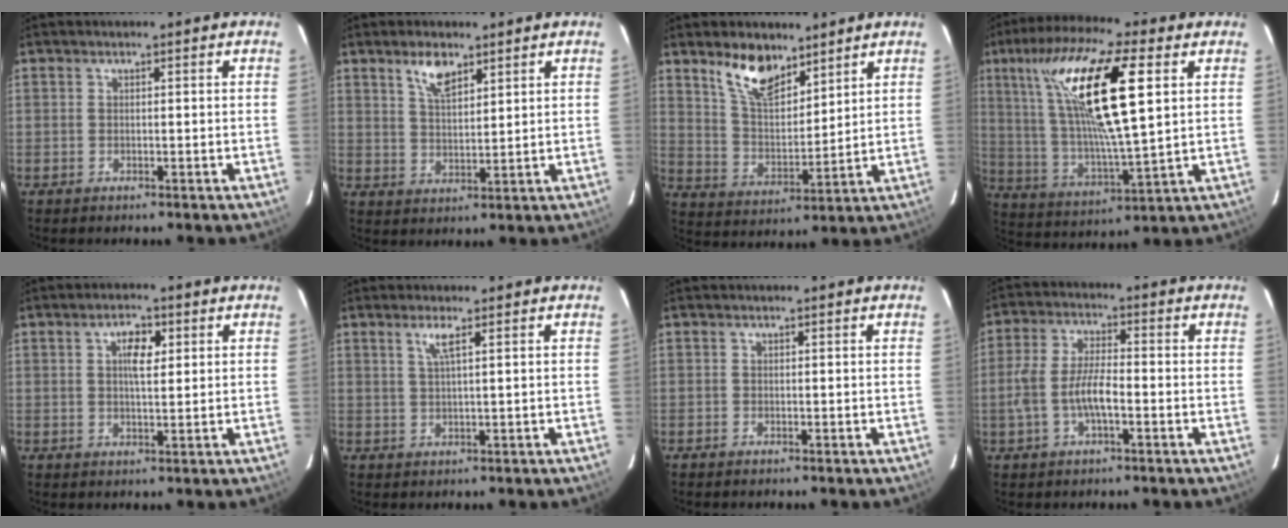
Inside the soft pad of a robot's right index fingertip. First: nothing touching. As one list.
[{"total": 5.6, "force": [3.7, 2.3, 3.6], "torque": [-0.061, 0.000, 0.071]}, {"total": 10.7, "force": [7.6, 4.7, 5.9], "torque": [-0.102, 0.000, 0.147]}, {"total": 20.9, "force": [7.5, 4.7, 19.0], "torque": [-0.354, 0.011, 0.141]}, {"total": 4.4, "force": [1.5, 1.8, 3.7], "torque": [-0.062, 0.007, 0.025]}, {"total": 2.5, "force": [1.3, -0.3, 2.1], "torque": [-0.041, -0.004, 0.026]}, {"total": 0.0}, {"total": 7.6, "force": [-2.3, 2.5, 6.8], "torque": [-0.143, 0.005, -0.042]}]